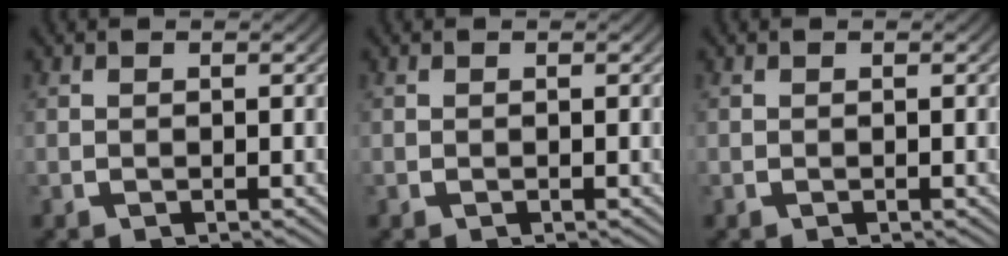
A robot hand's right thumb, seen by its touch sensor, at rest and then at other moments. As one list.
[{"total": 0.0}, {"total": 0.0}]